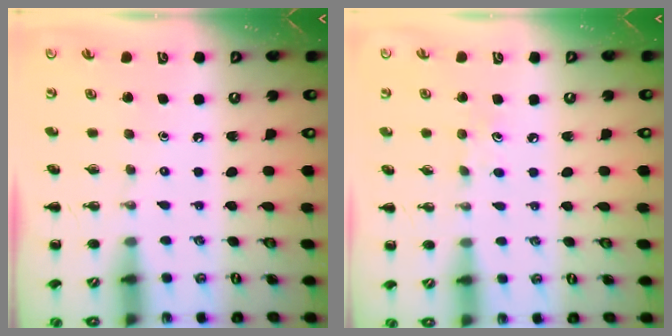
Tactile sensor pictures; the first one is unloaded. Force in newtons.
{"total": 5.6, "press": 5.4, "slide": 1.6}